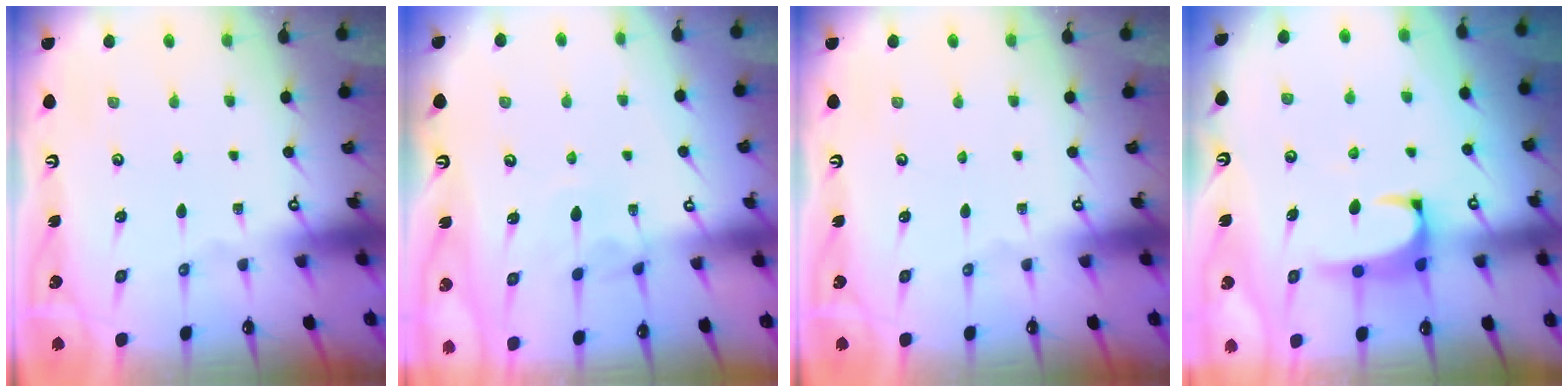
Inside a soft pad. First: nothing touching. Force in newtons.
{"total": 2.8, "press": 2.8, "slide": 0.3}
{"total": 0.0}
{"total": 1.2, "press": 1.0, "slide": 0.5}